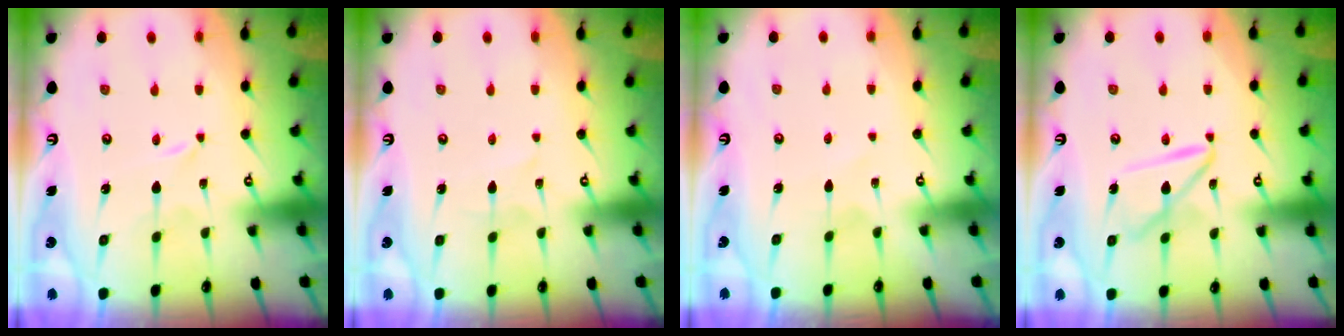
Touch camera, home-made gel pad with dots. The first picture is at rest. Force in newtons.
{"total": 1.7, "press": 1.6, "slide": 0.2}
{"total": 2.5, "press": 2.5, "slide": 0.2}
{"total": 11.2, "press": 11.1, "slide": 1.2}